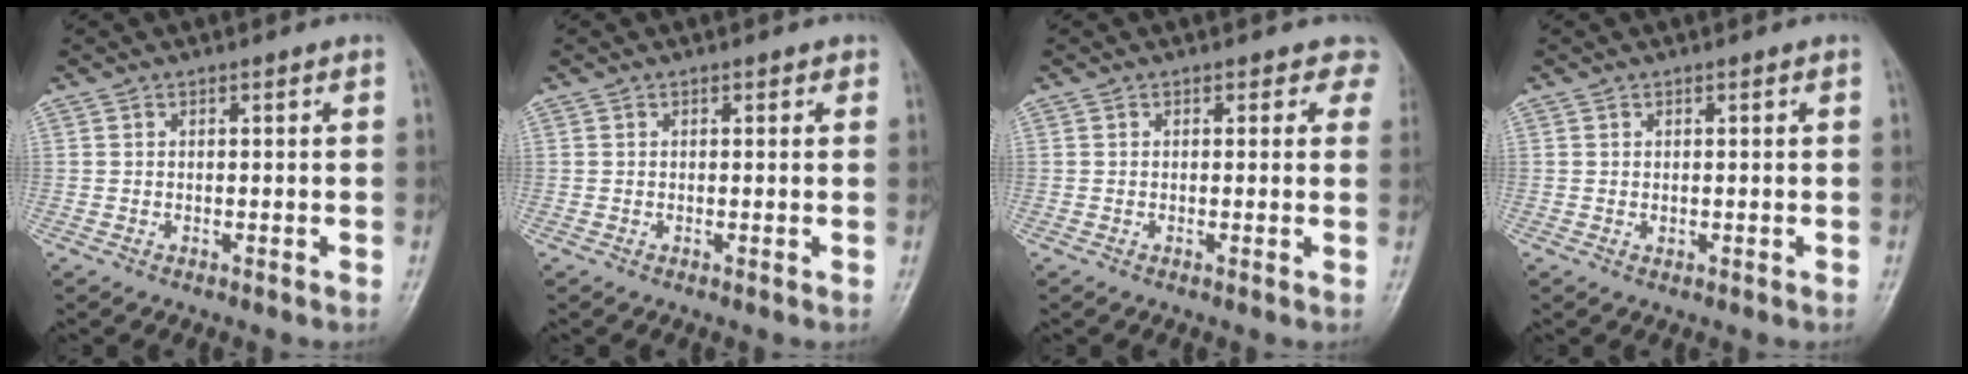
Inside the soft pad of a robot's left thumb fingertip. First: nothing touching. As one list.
[{"total": 1.0, "force": [0.5, 0.7, 0.5], "torque": [0.007, 0.000, 0.001]}, {"total": 3.1, "force": [2.2, 2.1, 0.6], "torque": [0.029, -0.008, 0.002]}, {"total": 0.6, "force": [0.2, 0.5, 0.4], "torque": [-0.003, -0.001, 0.003]}]